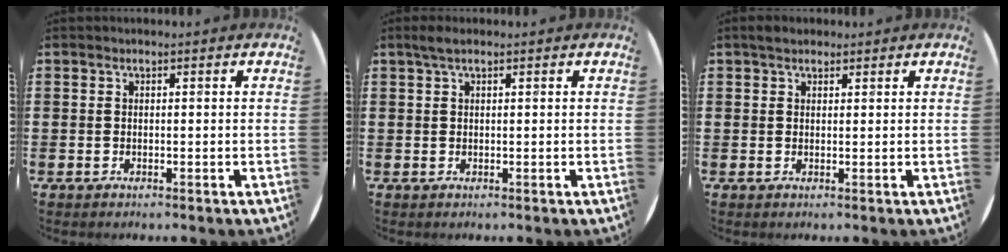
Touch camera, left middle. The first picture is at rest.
{"total": 1.3, "force": [0.9, 0.2, 0.9], "torque": [-0.017, 0.006, 0.014]}
{"total": 1.6, "force": [1.3, 0.8, 0.4], "torque": [0.000, 0.004, 0.022]}